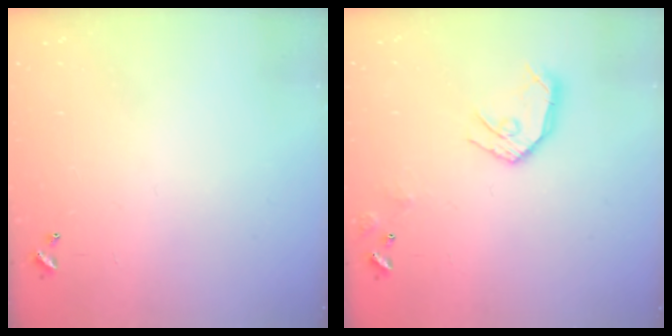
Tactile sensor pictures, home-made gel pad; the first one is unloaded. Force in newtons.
{"total": 11.7, "press": 11.6, "slide": 1.2}